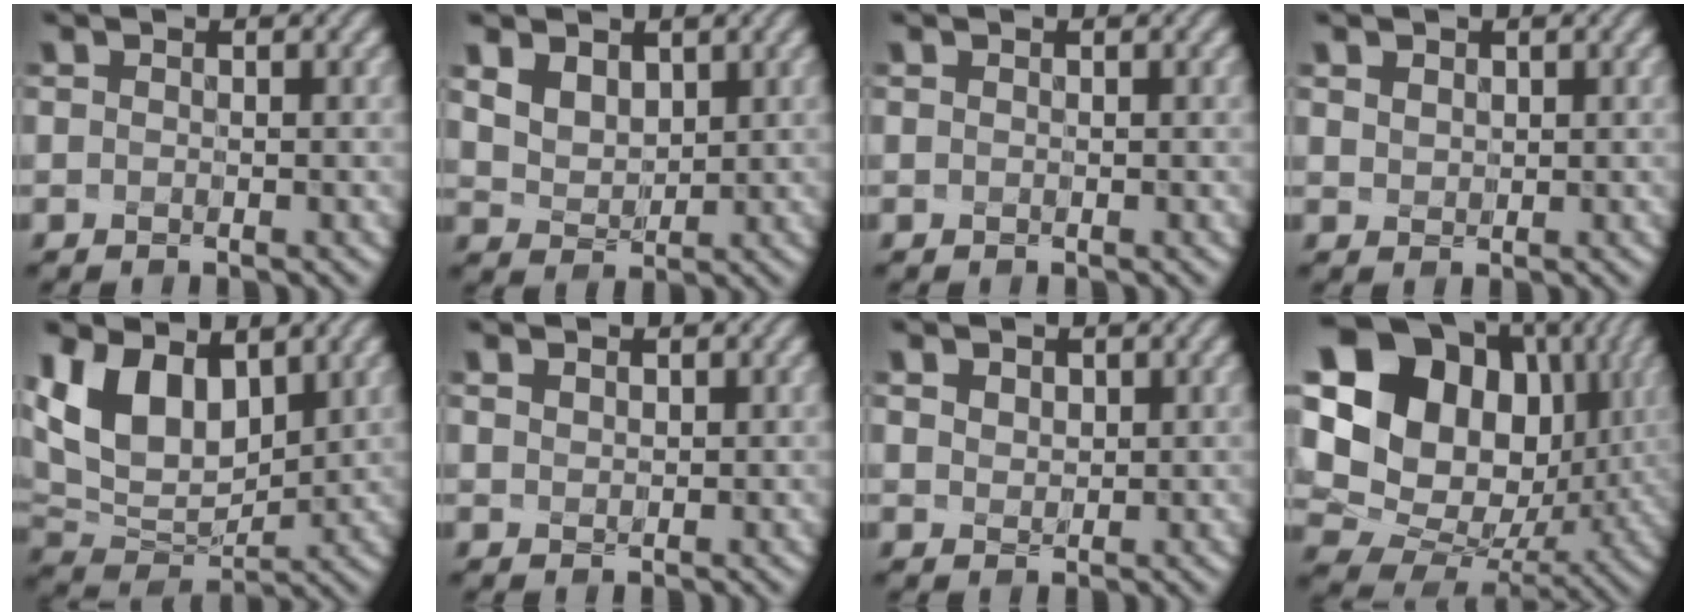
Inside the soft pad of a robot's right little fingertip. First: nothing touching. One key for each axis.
{"total": 6.8, "fx": 3.6, "fy": 4.8, "fz": 3.1, "tx": -0.079, "ty": 0.019, "tz": 0.064}
{"total": 0.0}
{"total": 2.9, "fx": 1.5, "fy": 2.1, "fz": 1.4, "tx": -0.040, "ty": 0.014, "tz": 0.019}
{"total": 6.9, "fx": 2.5, "fy": 4.3, "fz": 4.7, "tx": -0.107, "ty": -0.010, "tz": 0.052}
{"total": 1.5, "fx": 0.9, "fy": 0.9, "fz": 0.6, "tx": -0.027, "ty": 0.008, "tz": 0.013}
{"total": 2.8, "fx": 1.5, "fy": 1.9, "fz": 1.3, "tx": -0.038, "ty": 0.011, "tz": 0.023}
{"total": 18.6, "fx": 5.0, "fy": 15.1, "fz": 9.6, "tx": -0.224, "ty": 0.022, "tz": 0.110}